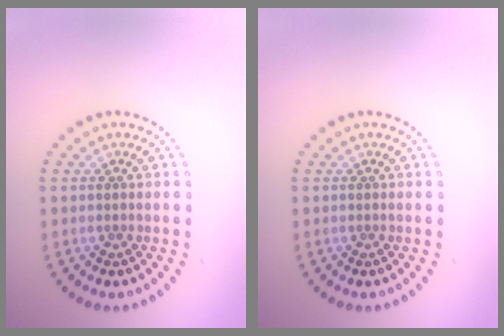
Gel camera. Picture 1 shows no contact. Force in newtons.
{"total": 0.0}